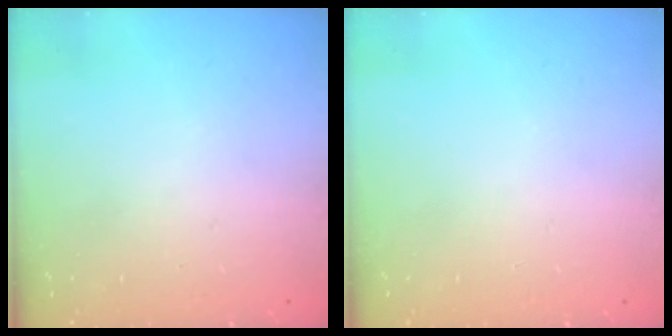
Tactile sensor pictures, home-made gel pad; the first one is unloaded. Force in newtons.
{"total": 0.0}